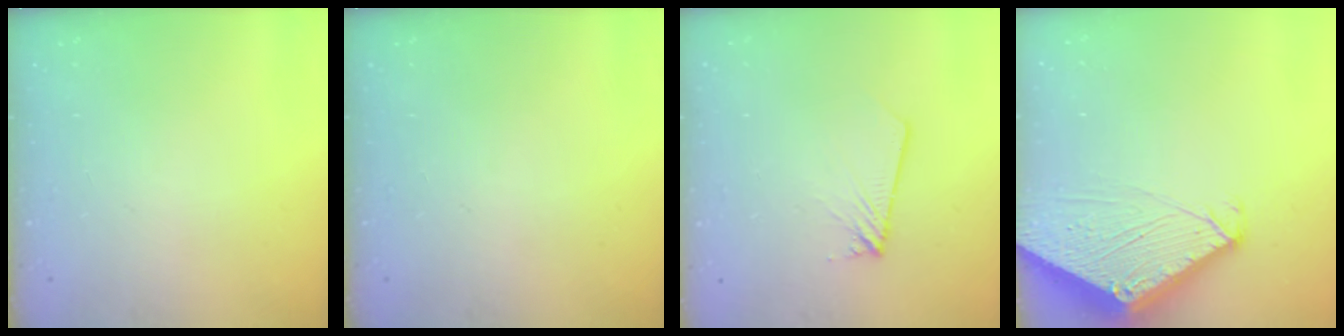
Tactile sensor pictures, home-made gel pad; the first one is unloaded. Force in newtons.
{"total": 0.0}
{"total": 1.8, "press": 1.8, "slide": 0.1}
{"total": 4.2, "press": 4.2, "slide": 0.4}